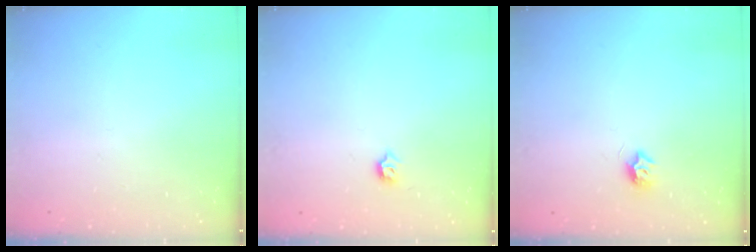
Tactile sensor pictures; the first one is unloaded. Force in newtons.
{"total": 3.4, "press": 3.3, "slide": 0.6}
{"total": 6.6, "press": 6.5, "slide": 0.6}